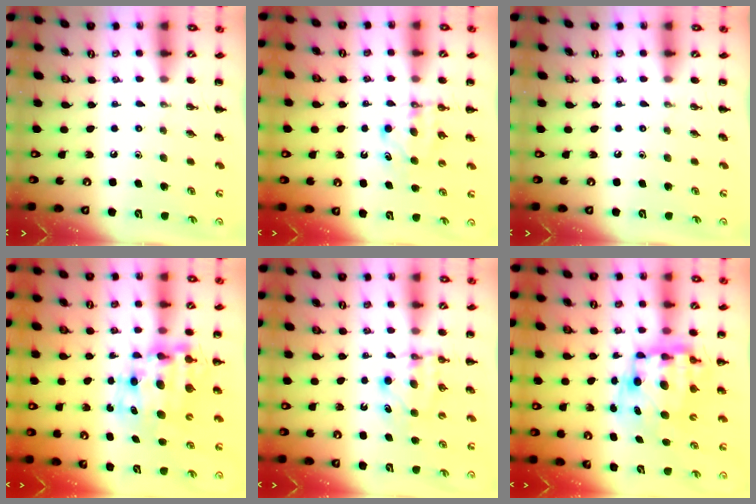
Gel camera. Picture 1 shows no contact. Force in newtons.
{"total": 5.2, "press": 5.1, "slide": 1.0}
{"total": 0.0}
{"total": 10.3, "press": 10.0, "slide": 2.8}
{"total": 6.3, "press": 6.1, "slide": 1.3}
{"total": 11.4, "press": 11.0, "slide": 2.9}